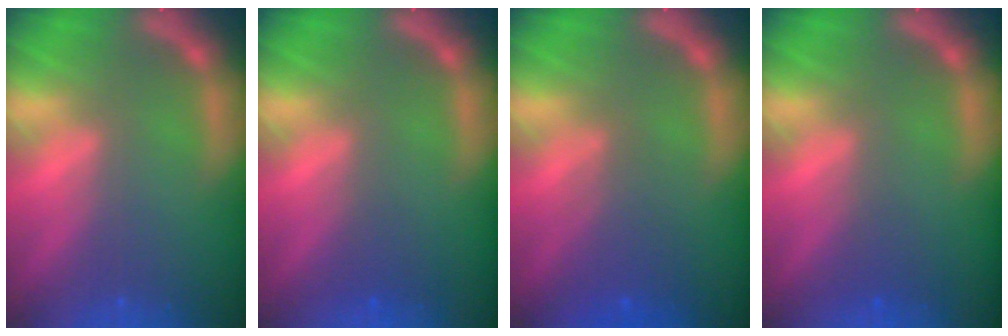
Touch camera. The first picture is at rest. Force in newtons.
{"total": 1.0}
{"total": 3.0}
{"total": 1.0}